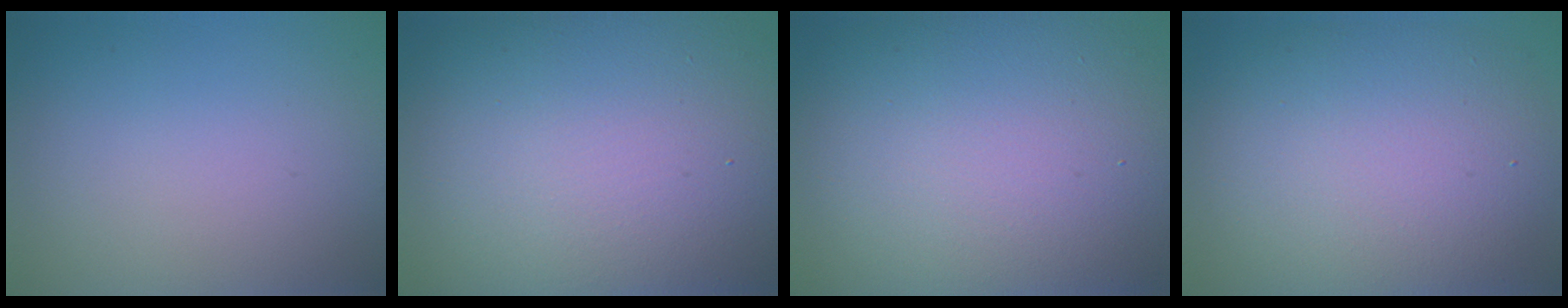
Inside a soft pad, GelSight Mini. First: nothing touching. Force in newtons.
{"total": 17.6, "press": 17.6, "slide": 1.1}
{"total": 16.4, "press": 16.4, "slide": 0.8}
{"total": 10.5, "press": 10.5, "slide": 0.3}